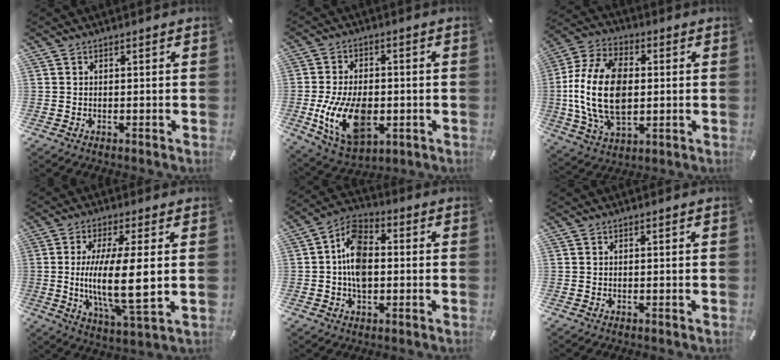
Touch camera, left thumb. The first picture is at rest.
{"total": 14.6, "force": [-2.7, 9.2, 11.0], "torque": [-0.216, -0.003, -0.046]}
{"total": 18.5, "force": [-0.2, 11.9, 14.2], "torque": [-0.324, 0.001, -0.006]}
{"total": 14.4, "force": [0.5, 3.1, 14.0], "torque": [-0.278, -0.020, 0.000]}
{"total": 10.2, "force": [-0.7, 6.9, 7.4], "torque": [-0.150, 0.015, -0.014]}
{"total": 0.0}